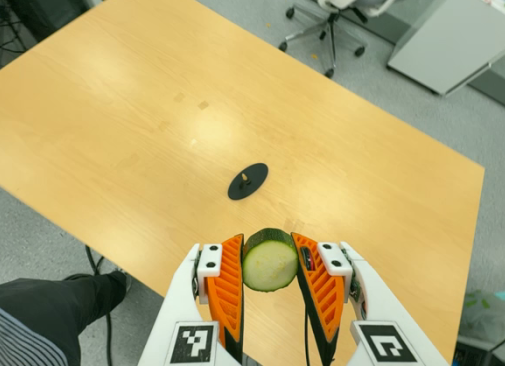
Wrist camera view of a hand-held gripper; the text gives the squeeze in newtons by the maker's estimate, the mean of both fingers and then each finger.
{"total": 9.9, "left": 9.3, "right": 10.5}